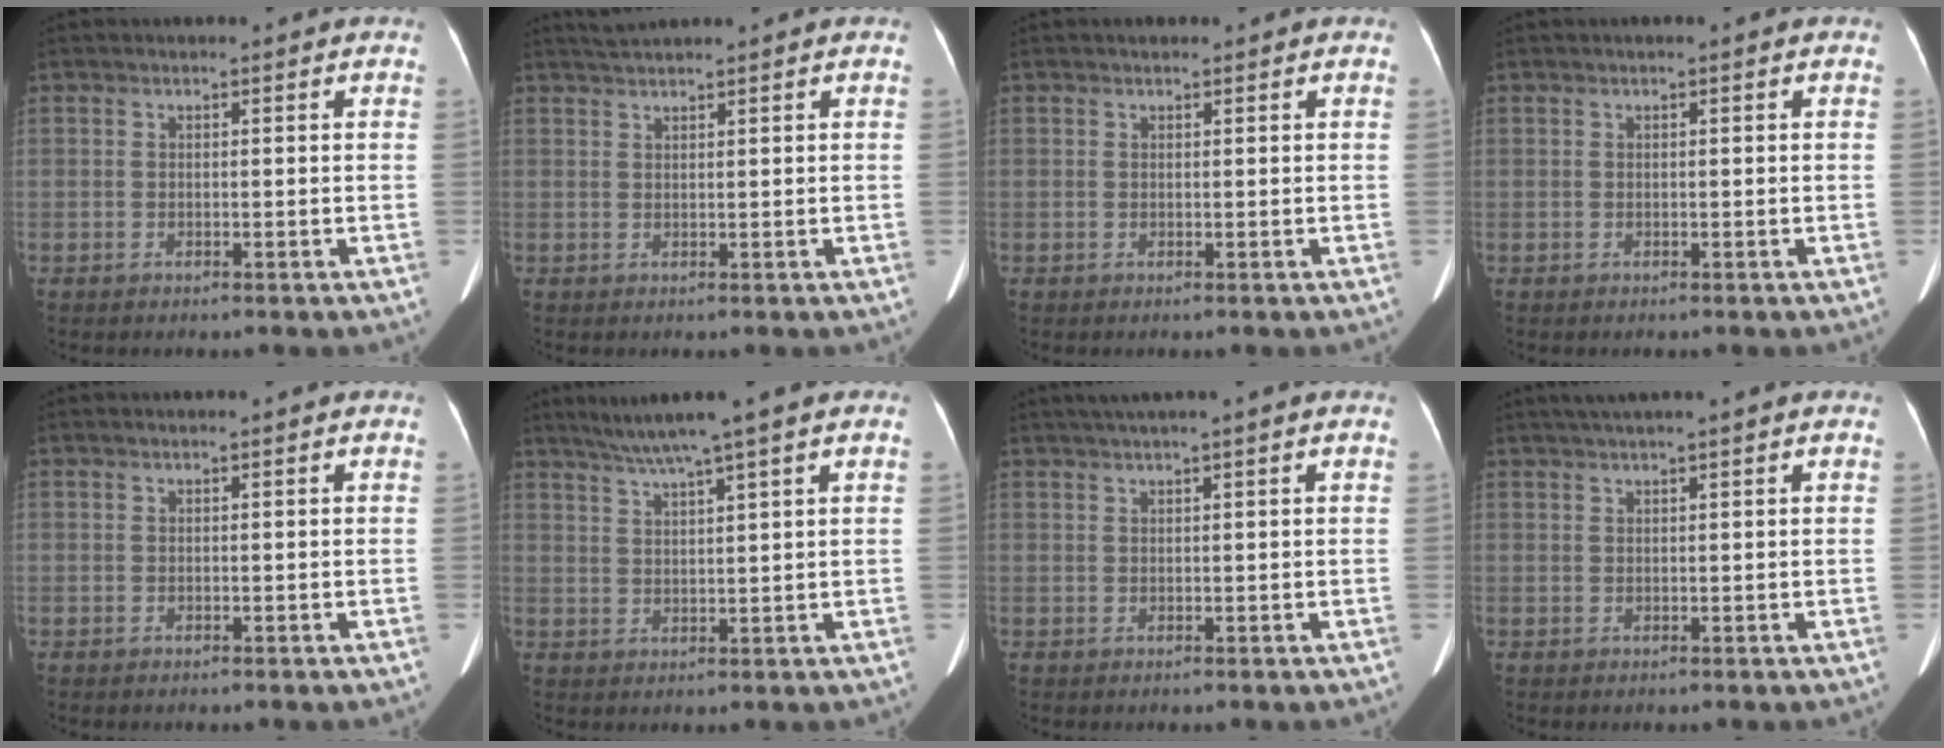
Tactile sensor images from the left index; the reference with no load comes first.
{"total": 2.0, "force": [1.9, -0.4, 0.6], "torque": [-0.012, 0.015, 0.042]}
{"total": 0.7, "force": [0.5, 0.4, 0.2], "torque": [-0.006, 0.010, 0.007]}
{"total": 0.0}
{"total": 0.0}
{"total": 6.3, "force": [4.7, -1.2, 4.1], "torque": [-0.076, 0.018, 0.085]}
{"total": 3.2, "force": [2.3, -0.6, 2.2], "torque": [-0.041, 0.021, 0.044]}
{"total": 3.6, "force": [2.8, -0.6, 2.2], "torque": [-0.035, 0.028, 0.050]}